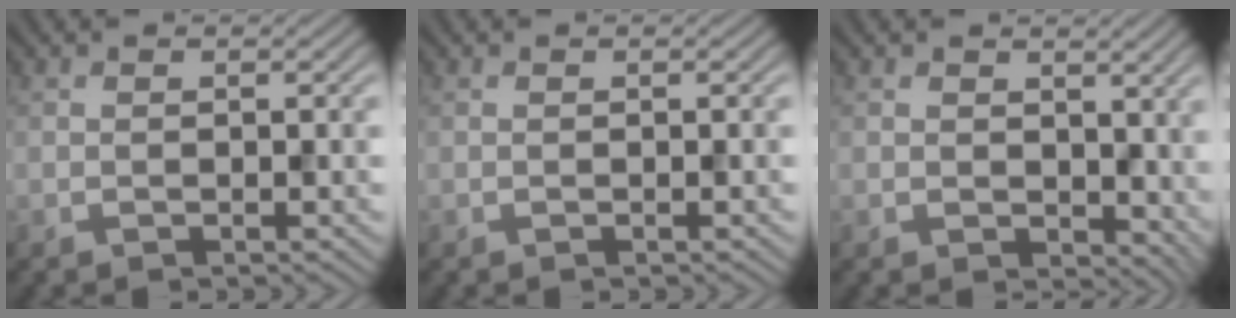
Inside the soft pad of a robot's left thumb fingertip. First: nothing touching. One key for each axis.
{"total": 0.0}
{"total": 5.4, "fx": 1.5, "fy": 3.7, "fz": 3.5, "tx": -0.066, "ty": -0.014, "tz": 0.033}